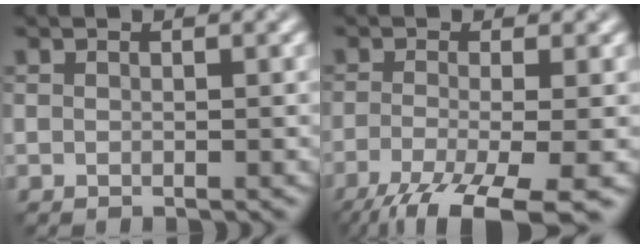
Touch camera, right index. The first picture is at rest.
{"total": 9.3, "force": [-5.4, 2.5, 7.1], "torque": [-0.125, -0.027, -0.093]}